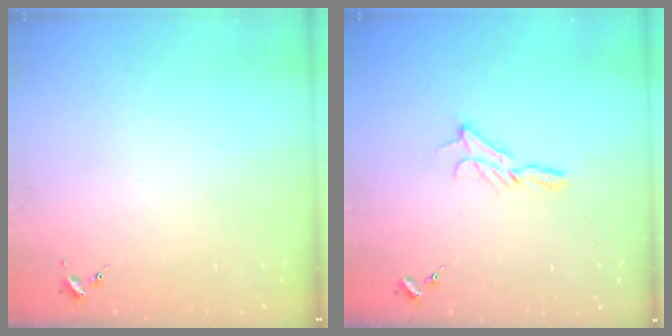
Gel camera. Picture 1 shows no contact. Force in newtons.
{"total": 7.9, "press": 7.9, "slide": 0.2}